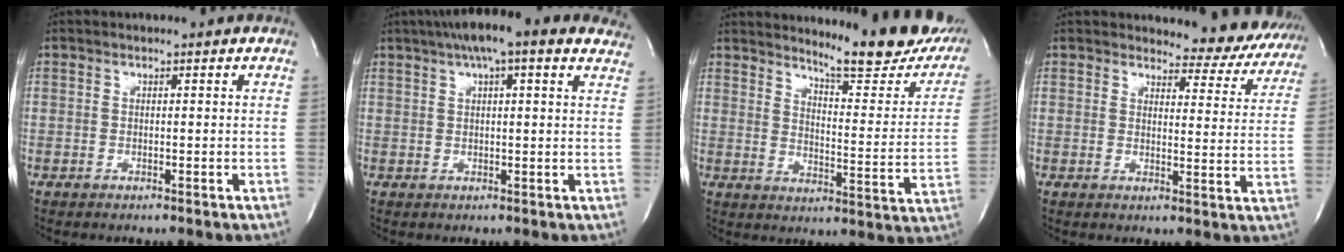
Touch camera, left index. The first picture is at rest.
{"total": 14.1, "force": [10.3, 3.2, 9.2], "torque": [-0.146, 0.047, 0.133]}
{"total": 17.8, "force": [15.7, 2.7, 7.9], "torque": [-0.099, -0.070, 0.186]}
{"total": 10.1, "force": [9.8, 2.6, 0.1], "torque": [0.025, -0.043, 0.087]}